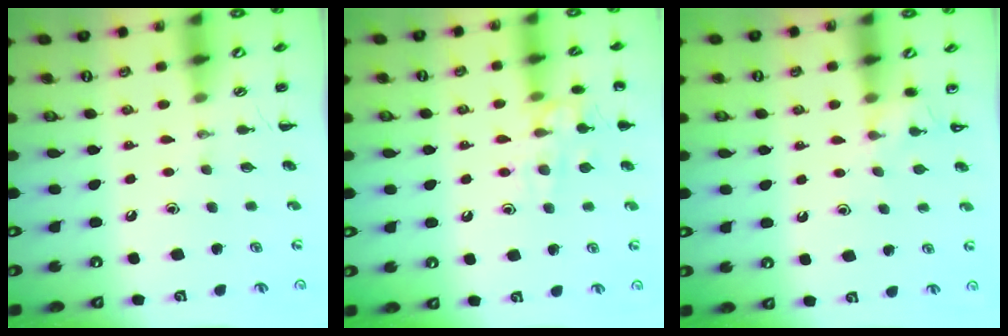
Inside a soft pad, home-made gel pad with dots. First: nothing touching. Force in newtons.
{"total": 11.7, "press": 11.6, "slide": 0.7}
{"total": 3.7, "press": 3.4, "slide": 1.4}